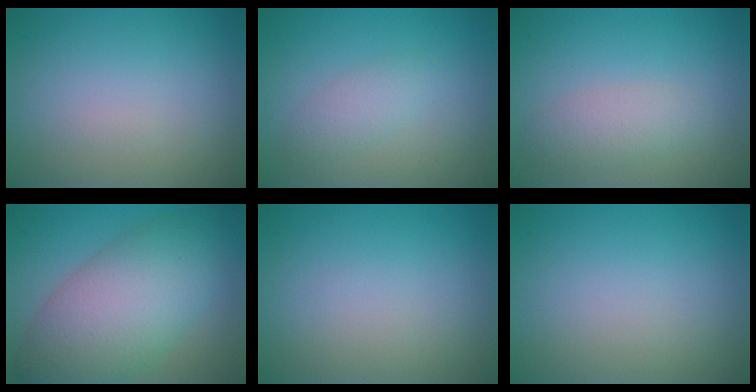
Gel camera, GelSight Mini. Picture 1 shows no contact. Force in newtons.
{"total": 1.7, "press": 1.7, "slide": 0.1}
{"total": 2.4, "press": 2.4, "slide": 0.1}
{"total": 9.9, "press": 9.9, "slide": 0.4}
{"total": 0.0}
{"total": 0.0}